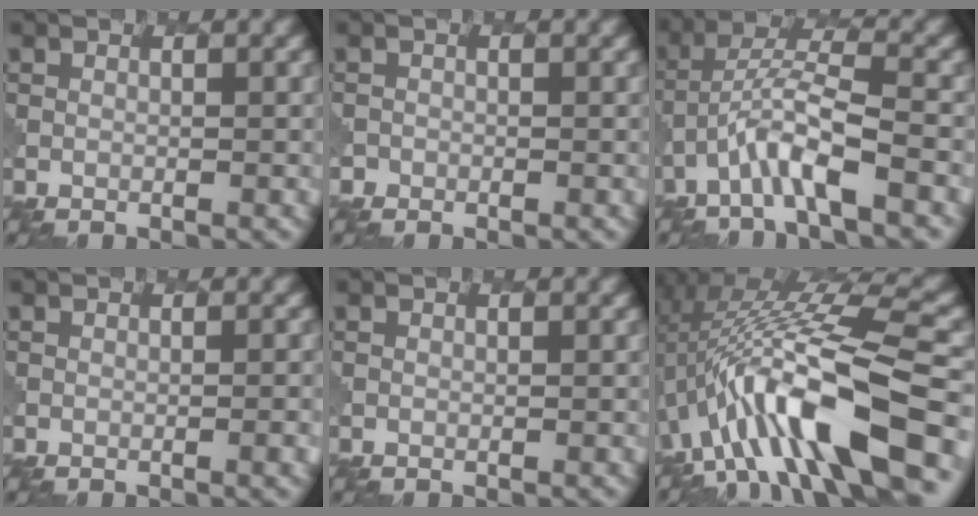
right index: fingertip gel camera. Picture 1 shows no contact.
{"total": 0.9, "force": [-0.5, 0.7, -0.3], "torque": [0.009, -0.001, -0.006]}
{"total": 4.8, "force": [-2.6, 0.8, 4.0], "torque": [-0.077, 0.011, -0.051]}
{"total": 1.9, "force": [-0.4, 0.6, 1.7], "torque": [-0.010, 0.005, -0.005]}
{"total": 0.0}
{"total": 13.8, "force": [-2.4, 4.0, 13.0], "torque": [-0.216, 0.023, -0.031]}